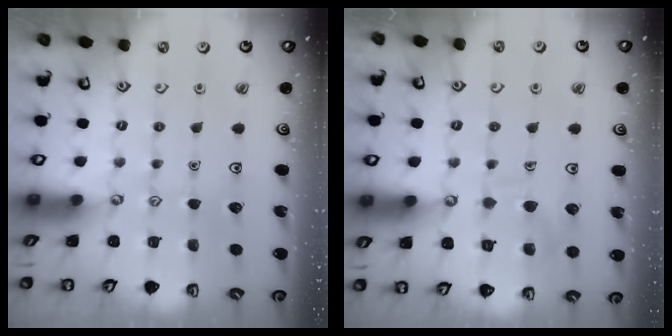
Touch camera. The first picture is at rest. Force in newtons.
{"total": 8.0, "press": 8.0, "slide": 0.8}